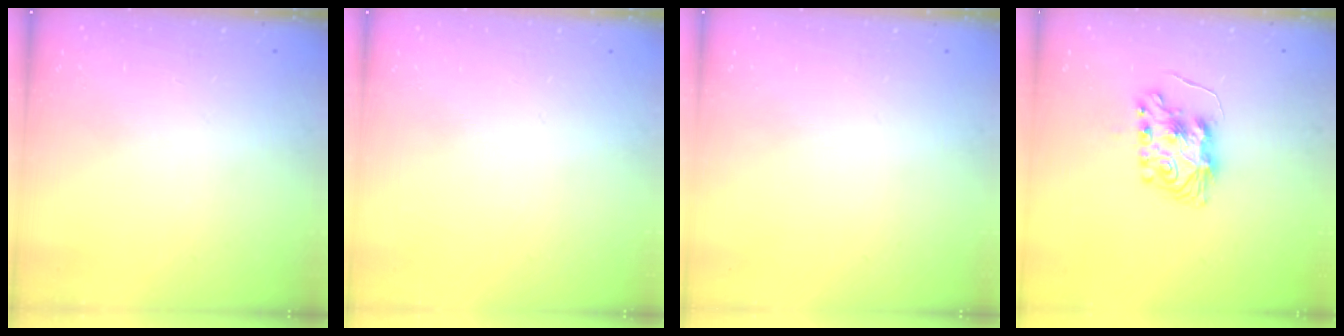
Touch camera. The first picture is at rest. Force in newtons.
{"total": 0.0}
{"total": 0.0}
{"total": 8.8, "press": 8.8, "slide": 0.6}